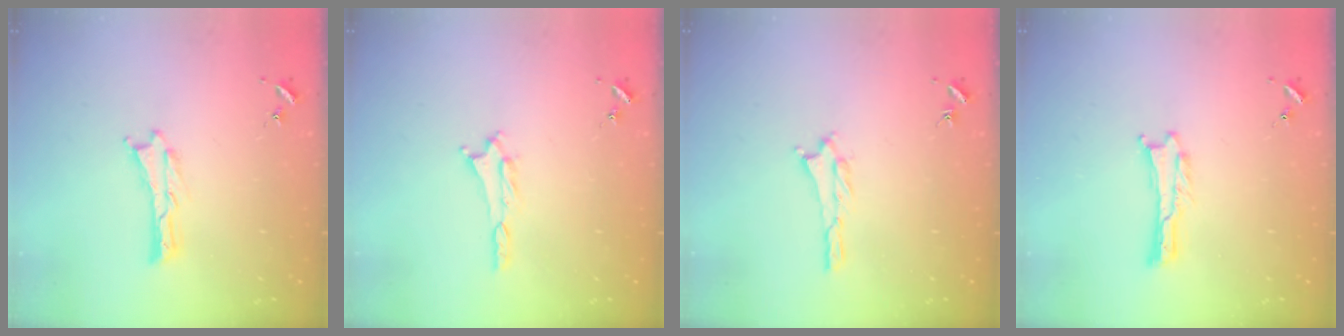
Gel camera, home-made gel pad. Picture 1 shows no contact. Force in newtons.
{"total": 1.2, "press": 1.2, "slide": 0.2}
{"total": 1.4, "press": 1.4, "slide": 0.3}
{"total": 0.0}